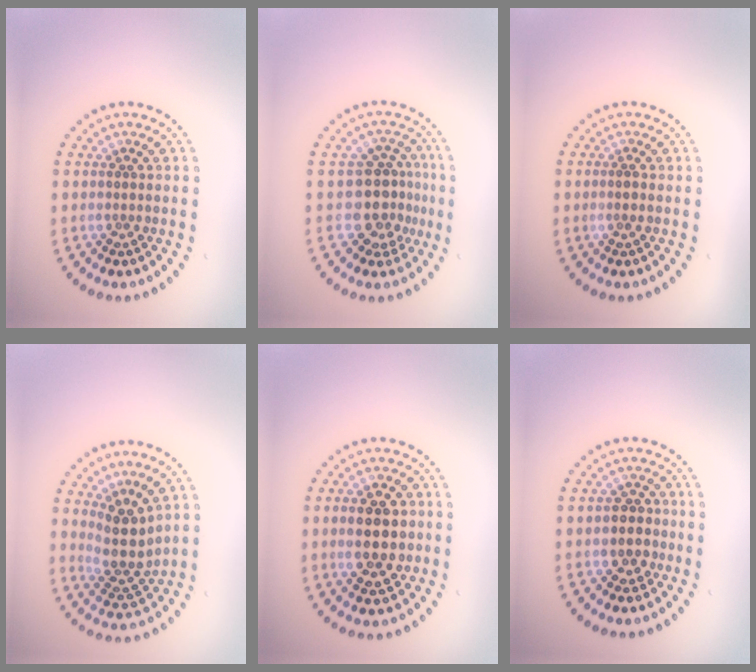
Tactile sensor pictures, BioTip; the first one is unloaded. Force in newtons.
{"total": 4.0, "press": 3.2, "slide": 2.4}
{"total": 0.5, "press": 0.4, "slide": 0.4}
{"total": 3.7, "press": 2.9, "slide": 2.2}
{"total": 5.2, "press": 5.2, "slide": 0.2}
{"total": 2.3, "press": 2.1, "slide": 0.9}